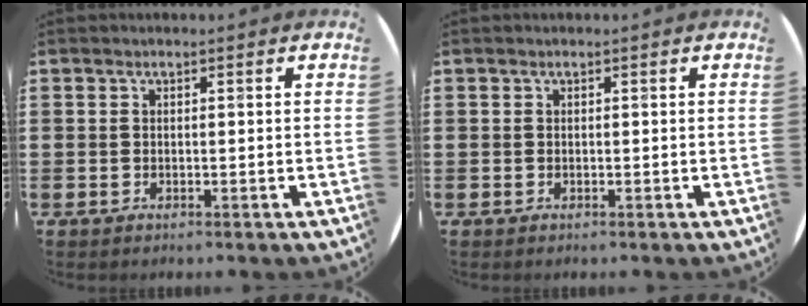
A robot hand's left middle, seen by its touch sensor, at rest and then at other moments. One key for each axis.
{"total": 0.0}